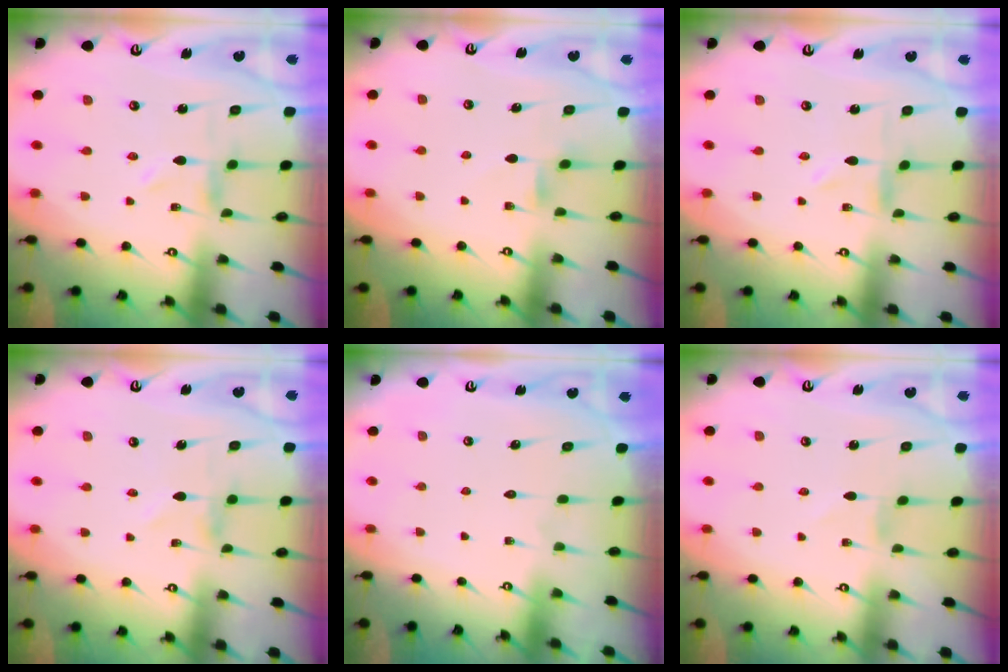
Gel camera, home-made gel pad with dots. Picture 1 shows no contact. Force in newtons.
{"total": 2.7, "press": 2.7, "slide": 0.5}
{"total": 0.0}
{"total": 0.0}
{"total": 1.8, "press": 1.8, "slide": 0.1}
{"total": 0.8, "press": 0.8, "slide": 0.1}